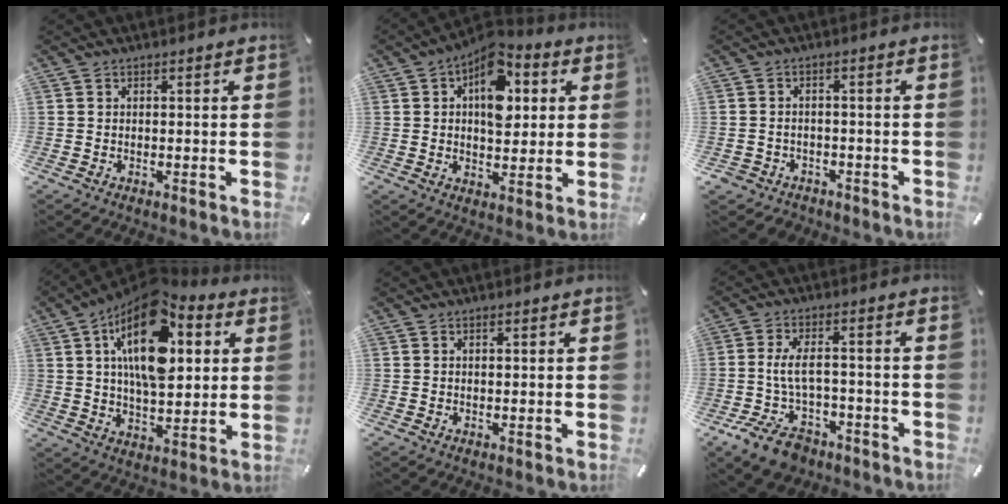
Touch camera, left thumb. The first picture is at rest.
{"total": 12.5, "force": [4.2, 8.0, 8.6], "torque": [-0.109, -0.020, 0.071]}
{"total": 3.0, "force": [-1.9, 2.2, 0.7], "torque": [-0.020, 0.005, -0.042]}
{"total": 20.0, "force": [7.1, 10.6, 15.4], "torque": [-0.261, -0.025, 0.115]}
{"total": 0.7, "force": [0.2, 0.2, 0.6], "torque": [-0.013, 0.001, 0.004]}
{"total": 10.3, "force": [-3.5, 6.0, 7.7], "torque": [-0.154, 0.018, -0.060]}